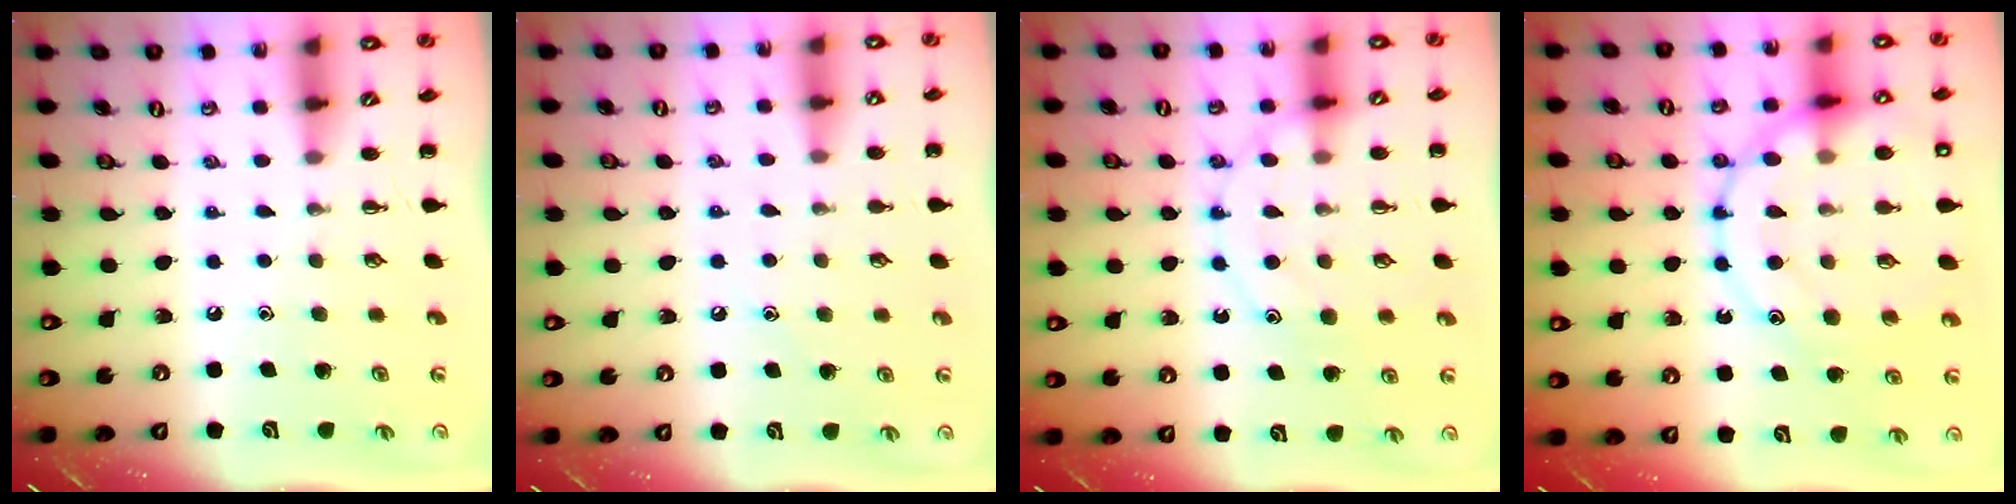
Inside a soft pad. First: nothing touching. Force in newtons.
{"total": 6.1, "press": 5.8, "slide": 1.8}
{"total": 12.5, "press": 12.5, "slide": 0.9}
{"total": 21.0, "press": 21.0, "slide": 1.8}